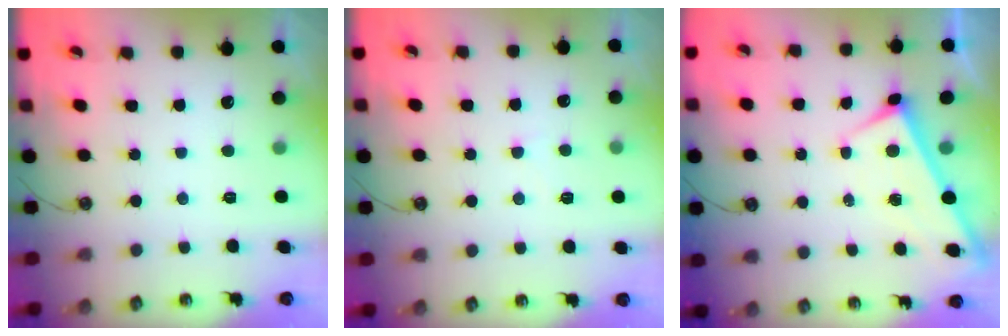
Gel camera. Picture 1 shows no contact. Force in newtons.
{"total": 5.2, "press": 5.2, "slide": 0.5}
{"total": 1.7, "press": 1.7, "slide": 0.1}